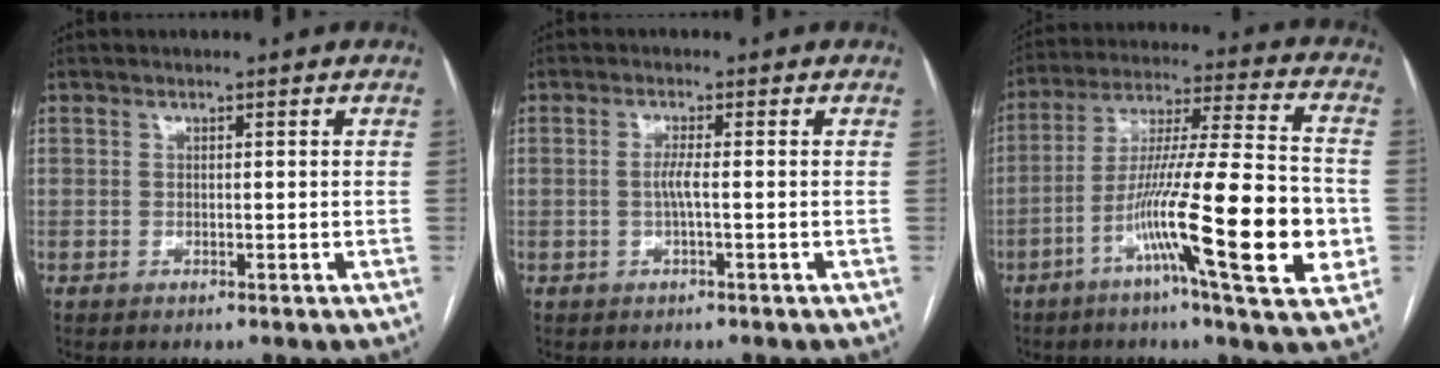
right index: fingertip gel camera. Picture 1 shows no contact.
{"total": 2.0, "force": [-0.3, -0.1, 2.0], "torque": [-0.040, 0.000, -0.007]}
{"total": 22.0, "force": [-6.4, 0.8, 21.0], "torque": [-0.326, -0.016, -0.108]}